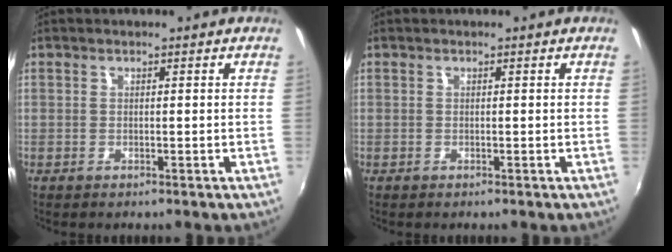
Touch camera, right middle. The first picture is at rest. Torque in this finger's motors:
{"motor_torque": [-0.14, -0.15, 0.00, -0.01]}